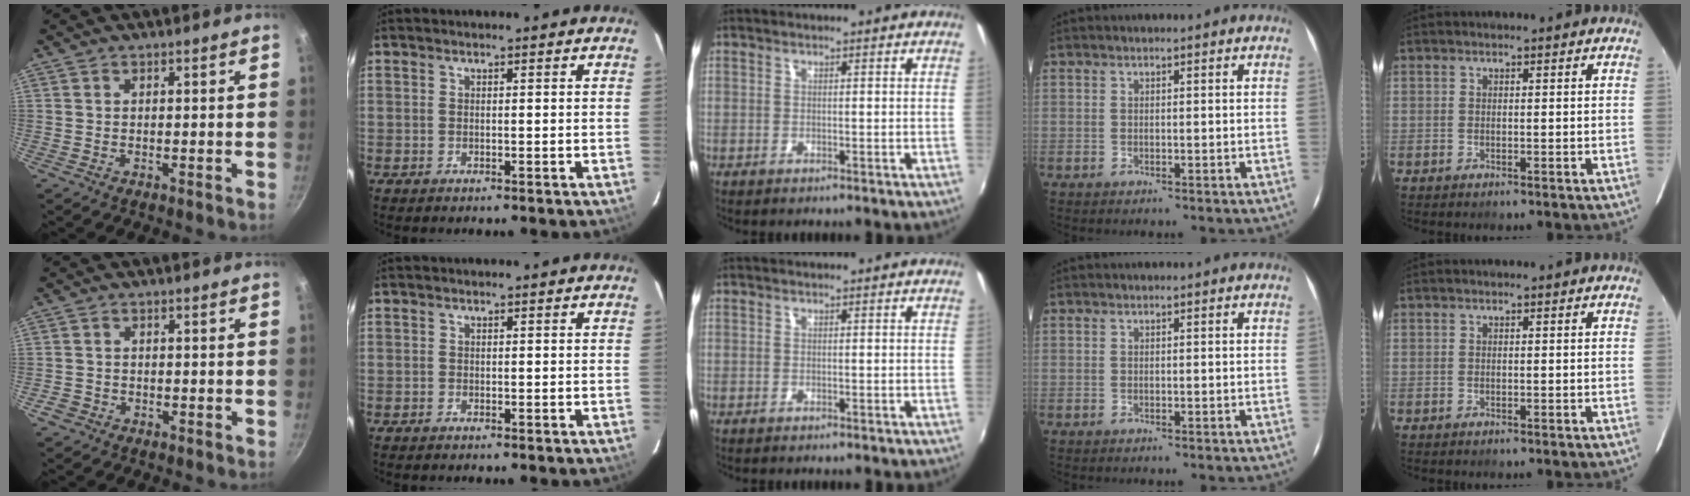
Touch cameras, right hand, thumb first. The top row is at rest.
{"thumb": {"total": 2.2, "force": [-1.1, 1.7, 0.7], "torque": [-0.013, 0.009, -0.018]}}